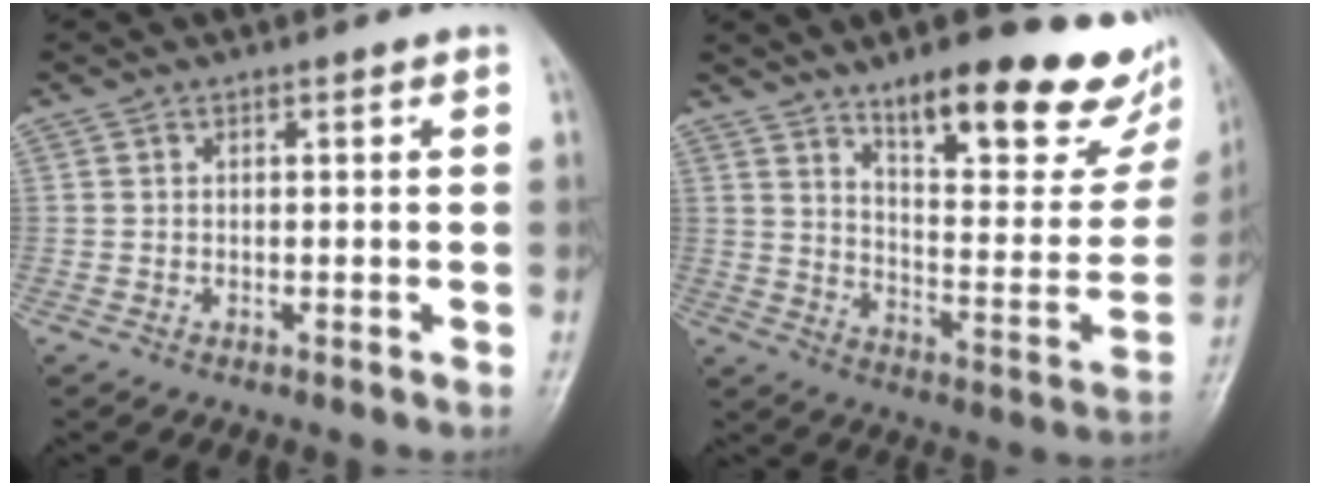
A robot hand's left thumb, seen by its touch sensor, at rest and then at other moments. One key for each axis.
{"total": 26.0, "fx": 16.3, "fy": 8.3, "fz": 18.4, "tx": -0.201, "ty": -0.078, "tz": 0.239}